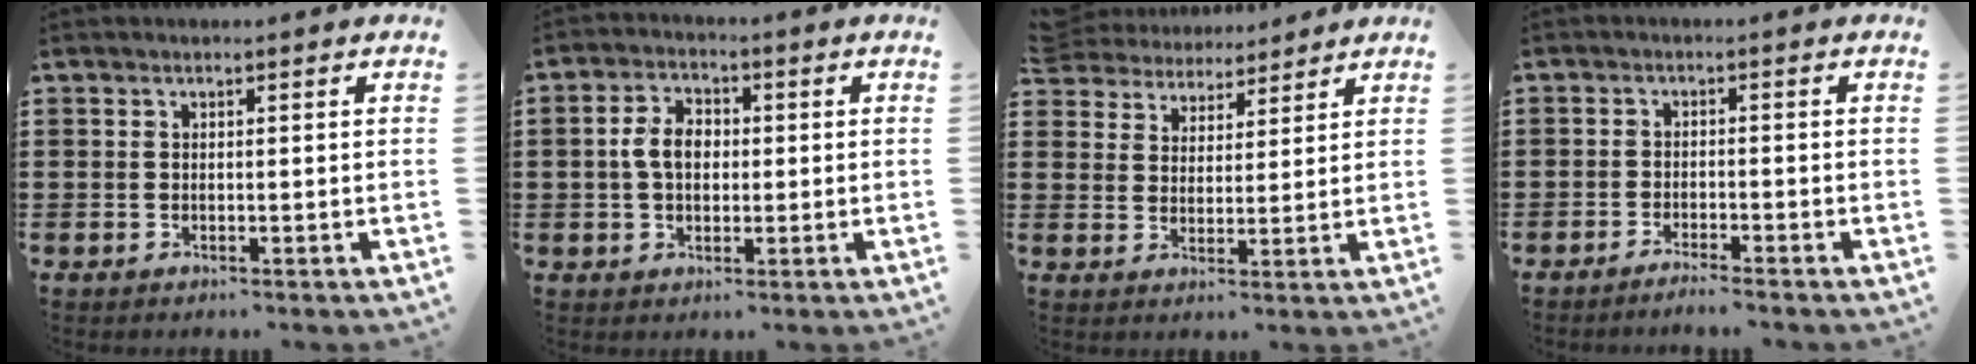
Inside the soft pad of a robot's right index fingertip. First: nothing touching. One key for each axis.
{"total": 5.2, "fx": 0.1, "fy": 3.5, "fz": 3.8, "tx": -0.088, "ty": 0.013, "tz": -0.003}
{"total": 4.7, "fx": 4.4, "fy": 1.5, "fz": -0.5, "tx": -0.014, "ty": -0.014, "tz": 0.083}
{"total": 2.0, "fx": -1.9, "fy": -0.4, "fz": 0.4, "tx": -0.008, "ty": 0.002, "tz": -0.038}